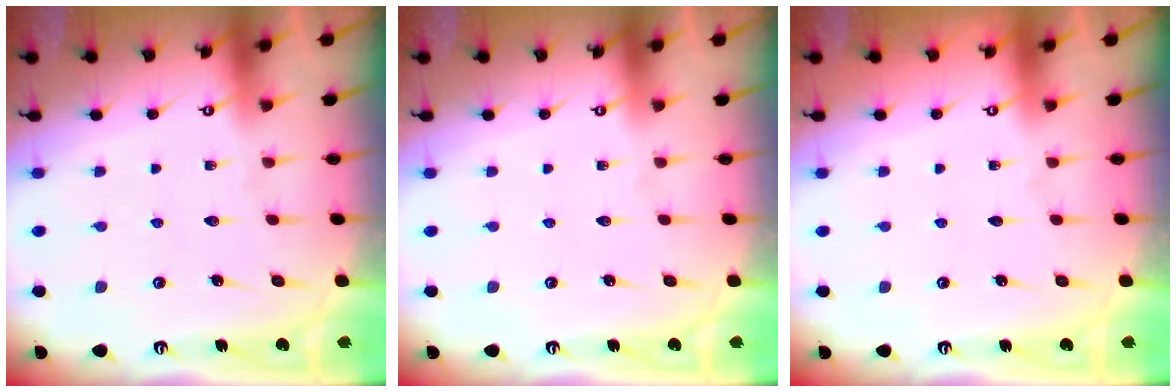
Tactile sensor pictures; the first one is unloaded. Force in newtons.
{"total": 0.0}
{"total": 0.0}